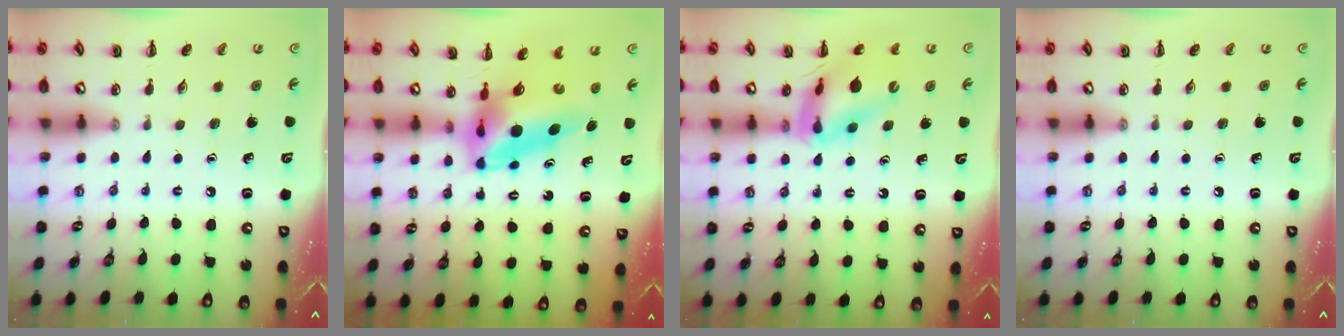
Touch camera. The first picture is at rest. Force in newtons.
{"total": 8.8, "press": 8.3, "slide": 2.9}
{"total": 13.1, "press": 12.7, "slide": 3.0}
{"total": 0.0}